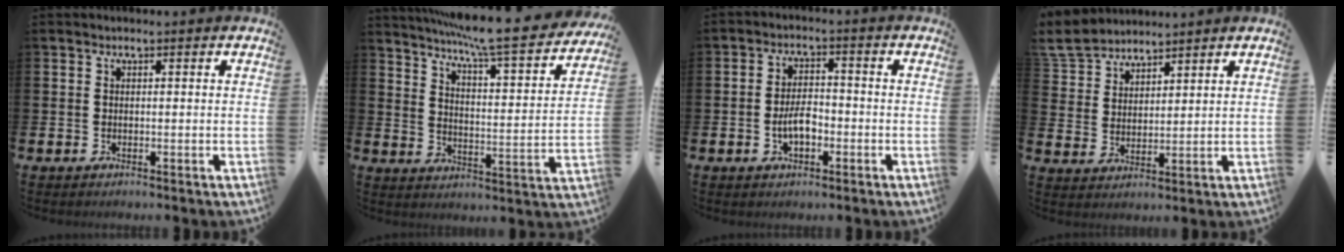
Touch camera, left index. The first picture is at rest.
{"total": 9.0, "force": [8.1, 0.1, 3.9], "torque": [-0.094, -0.062, 0.134]}
{"total": 3.9, "force": [-1.2, 2.1, 3.1], "torque": [-0.056, 0.007, -0.023]}
{"total": 5.5, "force": [5.2, 1.8, 0.3], "torque": [-0.033, -0.022, 0.096]}